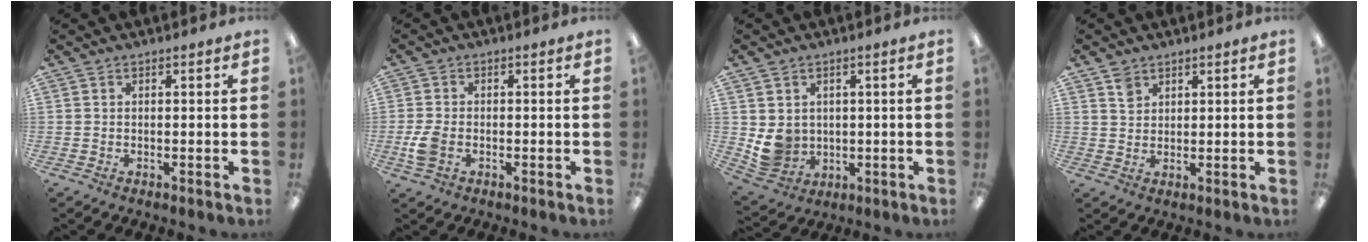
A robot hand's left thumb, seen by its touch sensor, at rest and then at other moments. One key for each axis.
{"total": 5.0, "fx": -1.4, "fy": 3.2, "fz": 3.6, "tx": -0.084, "ty": 0.001, "tz": -0.028}
{"total": 6.8, "fx": 1.3, "fy": 6.3, "fz": 2.0, "tx": -0.041, "ty": -0.004, "tz": 0.032}
{"total": 3.3, "fx": 2.3, "fy": 2.1, "fz": 0.9, "tx": -0.015, "ty": -0.003, "tz": 0.044}